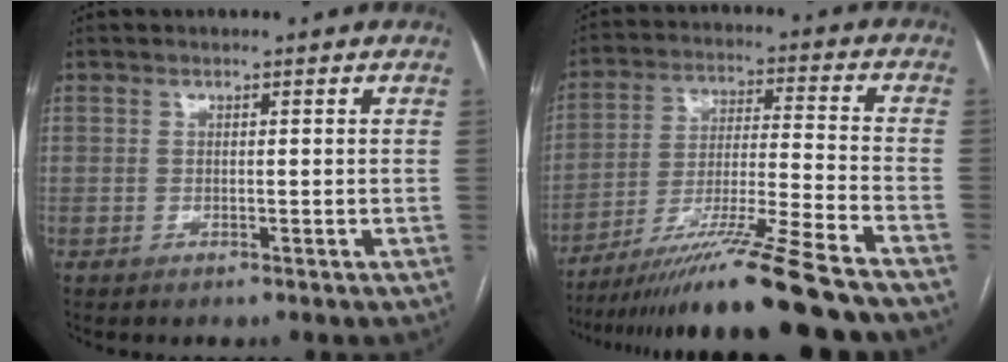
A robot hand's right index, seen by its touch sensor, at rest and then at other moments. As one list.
[{"total": 18.5, "force": [-15.2, -1.9, 10.4], "torque": [-0.180, -0.030, -0.256]}]